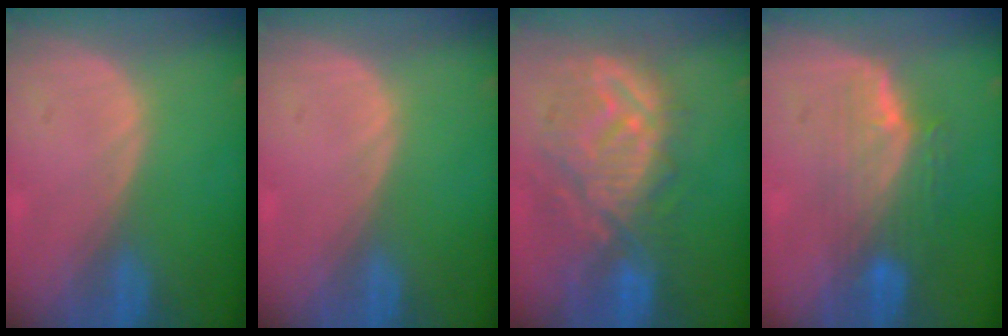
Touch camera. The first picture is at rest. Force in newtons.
{"total": 0.0}
{"total": 11.2, "press": 10.4, "slide": 4.3}
{"total": 7.6, "press": 6.8, "slide": 3.3}